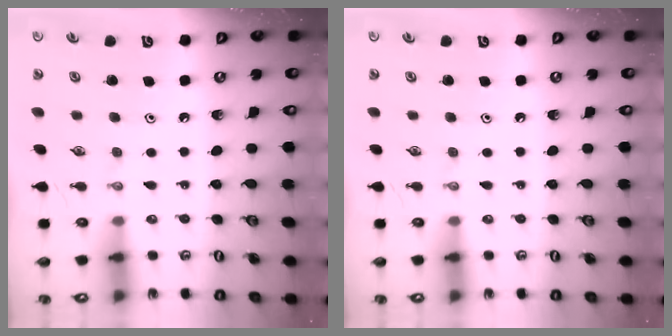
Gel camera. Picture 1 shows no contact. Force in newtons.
{"total": 0.0}